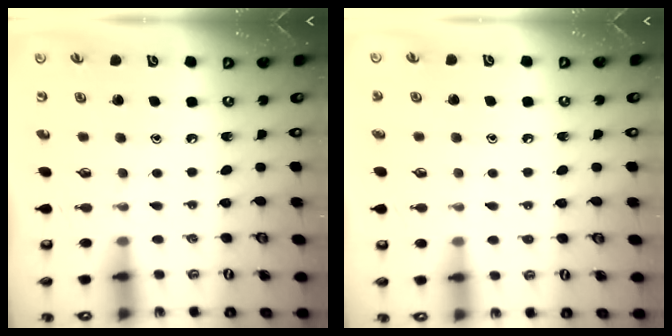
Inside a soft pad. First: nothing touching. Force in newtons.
{"total": 3.6, "press": 3.5, "slide": 0.4}